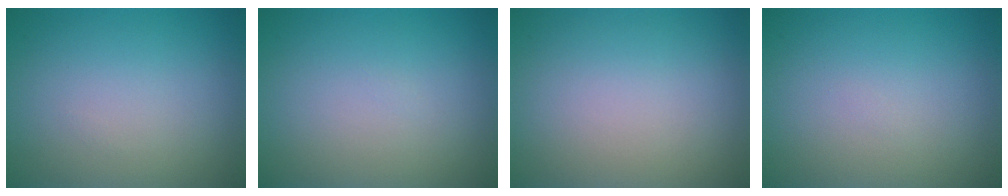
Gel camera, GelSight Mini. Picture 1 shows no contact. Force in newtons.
{"total": 0.0}
{"total": 0.0}
{"total": 0.0}